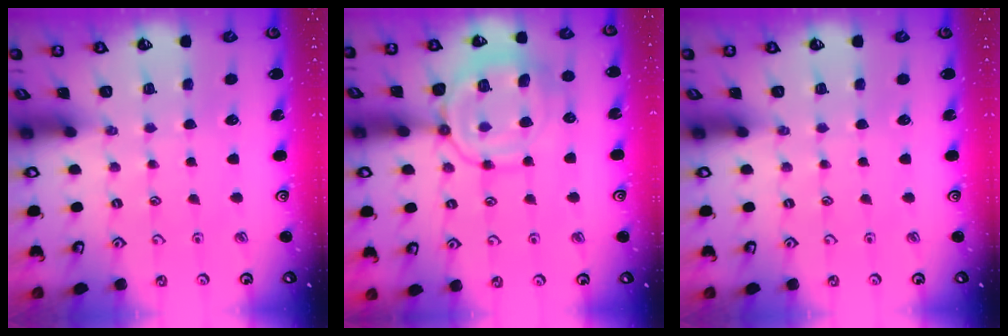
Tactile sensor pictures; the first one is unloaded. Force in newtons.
{"total": 13.7, "press": 13.7, "slide": 1.2}
{"total": 0.0}